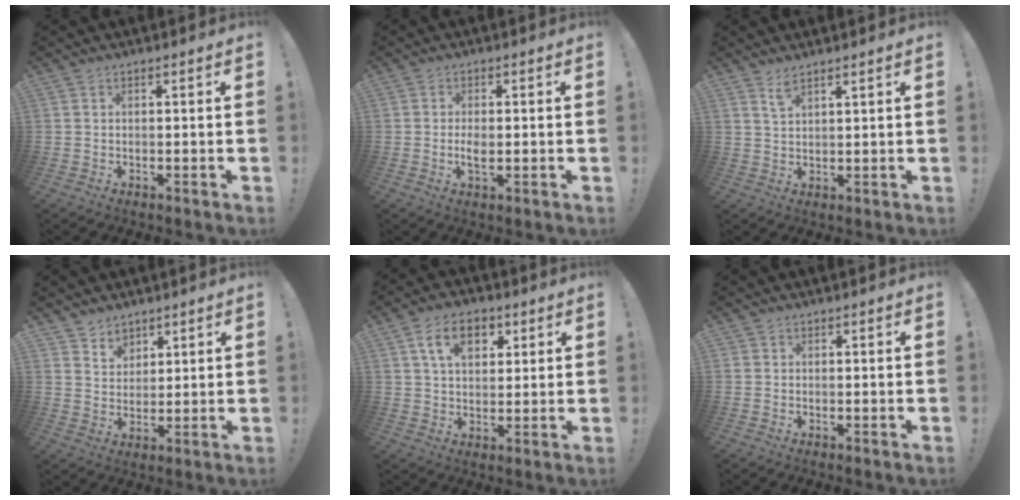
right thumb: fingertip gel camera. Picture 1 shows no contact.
{"total": 3.2, "force": [-0.4, 1.3, 2.9], "torque": [-0.050, -0.001, -0.009]}
{"total": 3.3, "force": [2.6, 0.7, 1.9], "torque": [-0.028, -0.015, 0.045]}
{"total": 5.5, "force": [4.2, 3.6, 0.4], "torque": [0.002, -0.035, 0.079]}
{"total": 11.1, "force": [4.5, 7.1, 7.1], "torque": [-0.107, 0.004, 0.083]}
{"total": 0.6, "force": [0.2, 0.6, 0.0], "torque": [0.000, 0.002, 0.004]}